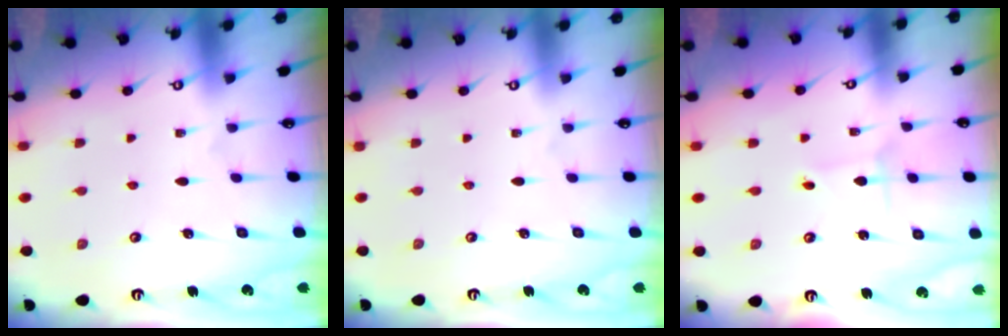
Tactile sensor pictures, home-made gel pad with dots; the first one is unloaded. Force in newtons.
{"total": 0.0}
{"total": 0.8, "press": 0.8, "slide": 0.0}